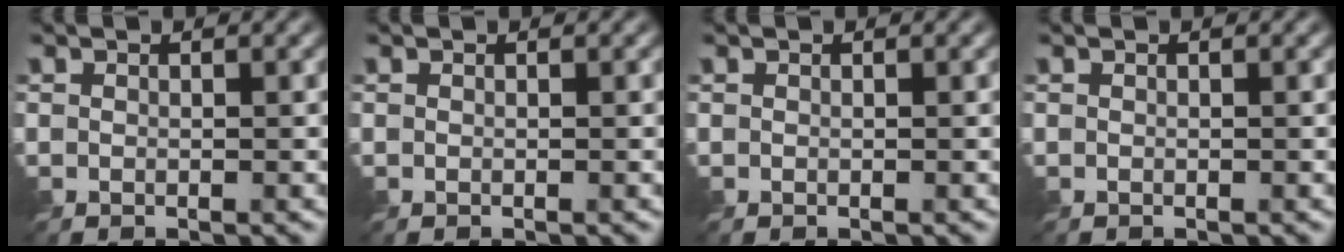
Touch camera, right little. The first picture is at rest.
{"total": 0.0}
{"total": 0.0}
{"total": 0.0}